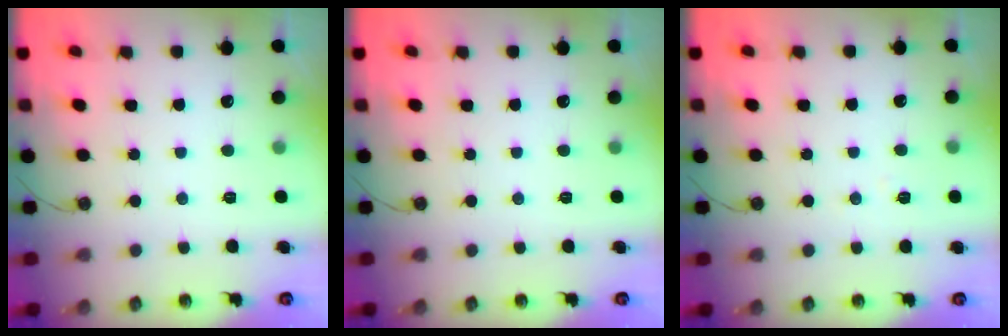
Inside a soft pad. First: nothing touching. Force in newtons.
{"total": 0.0}
{"total": 5.3, "press": 4.9, "slide": 2.0}